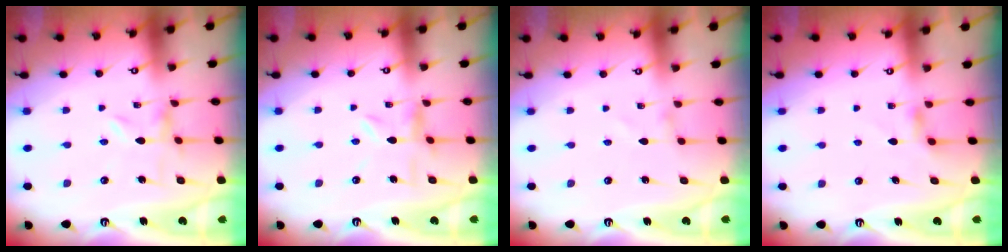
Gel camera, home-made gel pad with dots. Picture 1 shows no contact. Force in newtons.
{"total": 5.6, "press": 5.6, "slide": 0.5}
{"total": 1.4, "press": 1.4, "slide": 0.0}
{"total": 3.1, "press": 3.1, "slide": 0.6}